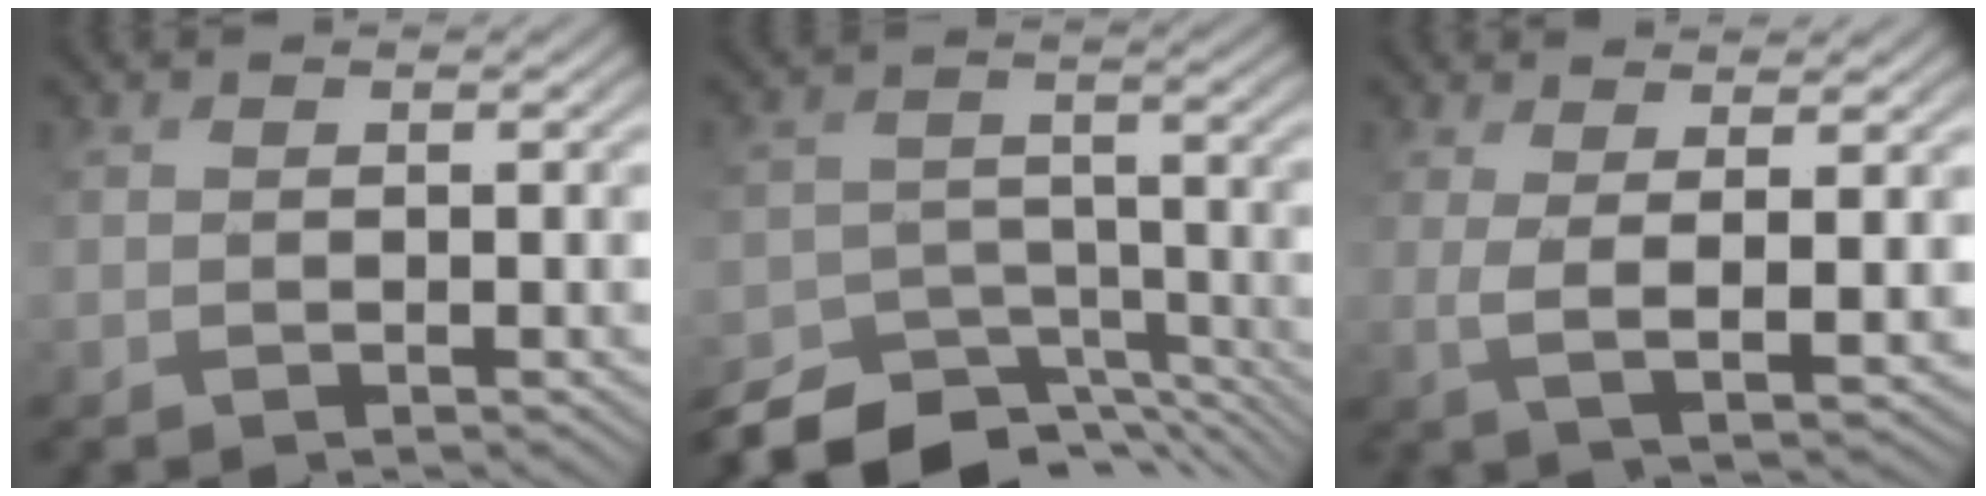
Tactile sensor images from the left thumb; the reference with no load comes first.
{"total": 11.0, "force": [-9.7, 4.3, 2.8], "torque": [-0.060, -0.011, -0.142]}
{"total": 4.0, "force": [1.5, 0.7, 3.7], "torque": [-0.073, 0.004, 0.034]}